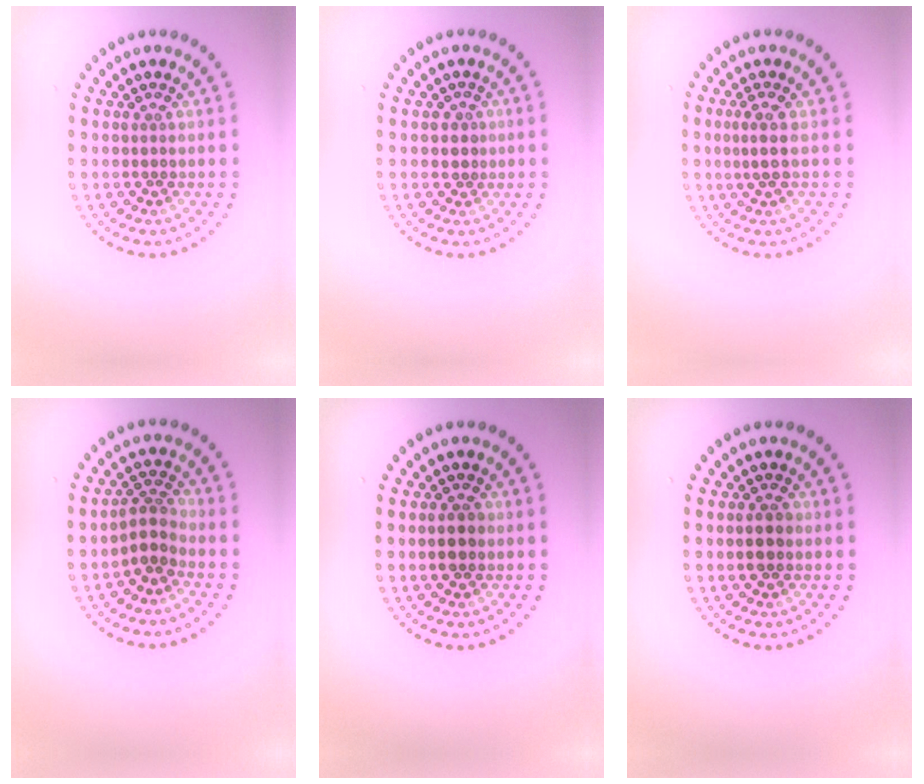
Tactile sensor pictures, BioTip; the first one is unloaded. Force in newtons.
{"total": 1.2, "press": 1.1, "slide": 0.5}
{"total": 1.7, "press": 1.4, "slide": 1.0}
{"total": 2.2, "press": 1.8, "slide": 1.3}
{"total": 1.7, "press": 1.7, "slide": 0.1}
{"total": 1.7, "press": 1.7, "slide": 0.1}